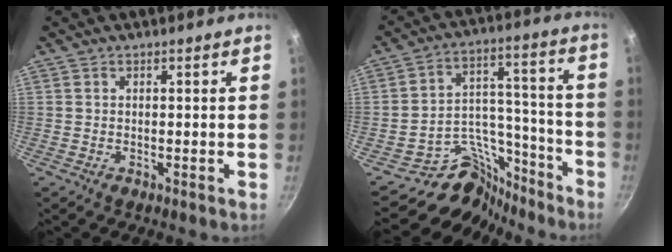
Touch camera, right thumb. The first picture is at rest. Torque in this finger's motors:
{"motor_torque": [-0.38, -0.25, 0.63, -0.49, -0.12]}